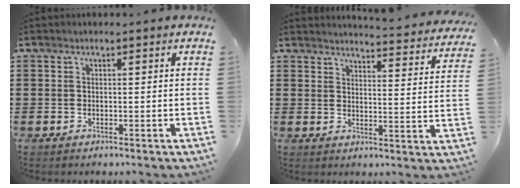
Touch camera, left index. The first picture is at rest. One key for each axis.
{"total": 3.9, "fx": 3.8, "fy": -0.3, "fz": 0.5, "tx": -0.012, "ty": -0.036, "tz": 0.061}